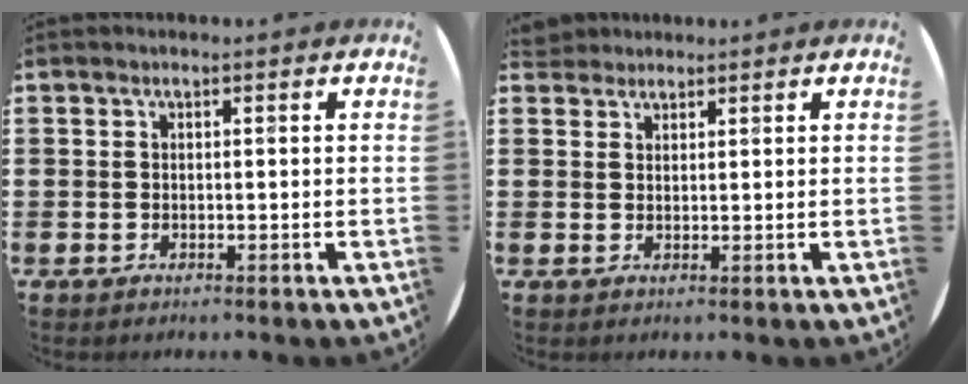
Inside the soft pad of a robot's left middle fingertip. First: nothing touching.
{"total": 2.0, "force": [1.9, 0.7, 0.0], "torque": [-0.003, 0.004, 0.038]}